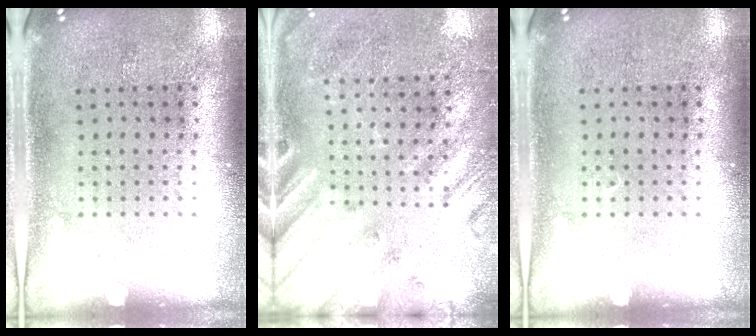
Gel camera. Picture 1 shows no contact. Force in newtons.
{"total": 2.4, "press": 2.0, "slide": 1.3}
{"total": 0.0}